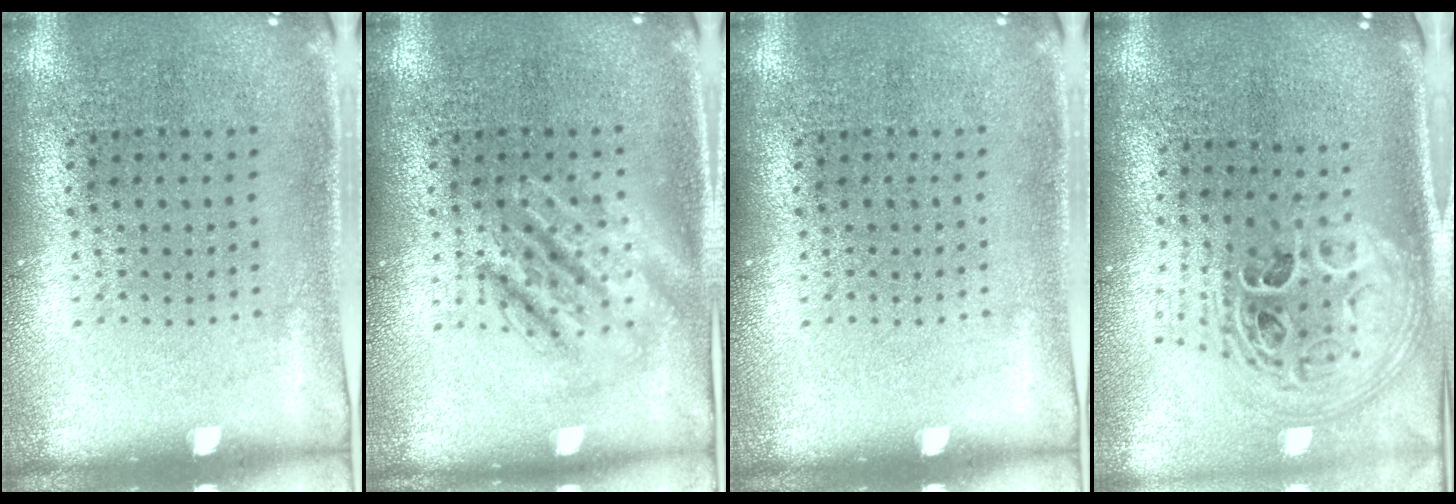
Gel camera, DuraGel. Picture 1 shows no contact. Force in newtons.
{"total": 2.7, "press": 2.7, "slide": 0.4}
{"total": 0.0}
{"total": 3.0, "press": 2.0, "slide": 2.2}